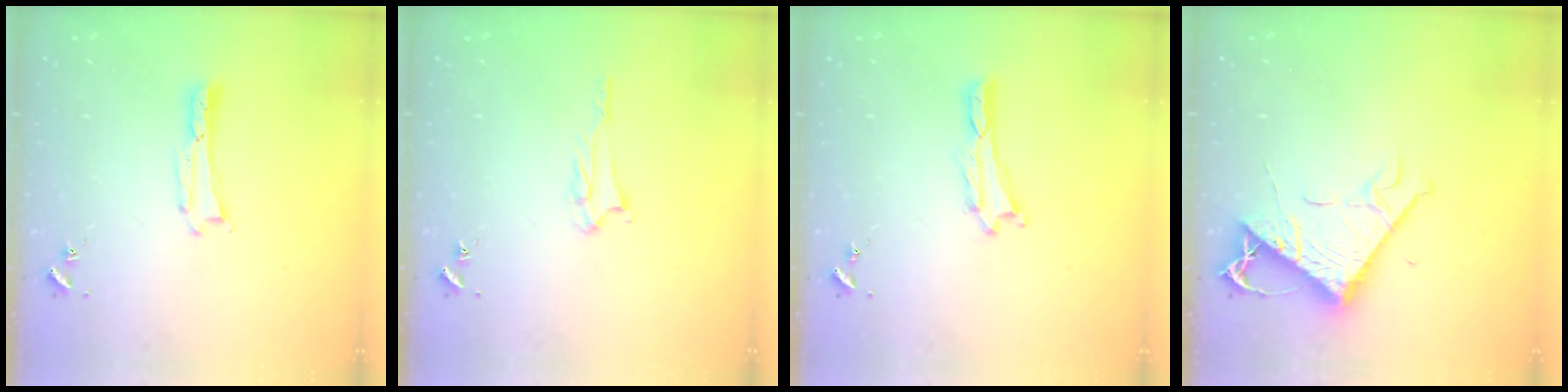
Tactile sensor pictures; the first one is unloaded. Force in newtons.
{"total": 3.0, "press": 3.0, "slide": 0.3}
{"total": 0.0}
{"total": 8.0, "press": 7.9, "slide": 0.8}